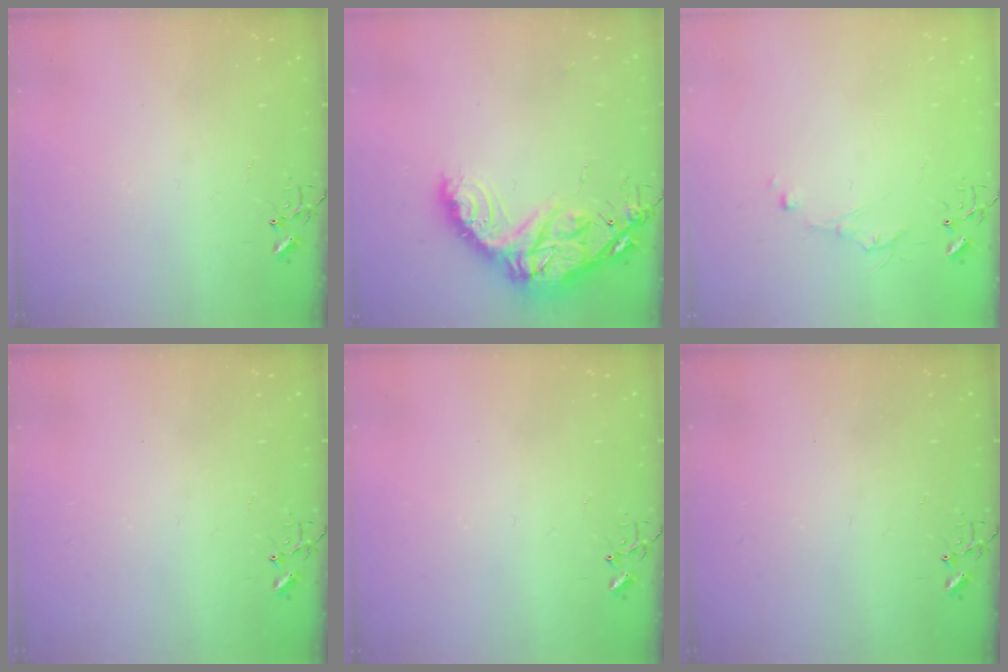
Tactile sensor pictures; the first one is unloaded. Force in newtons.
{"total": 17.5, "press": 17.4, "slide": 1.4}
{"total": 5.0, "press": 5.0, "slide": 0.6}
{"total": 0.0}
{"total": 0.0}
{"total": 0.0}